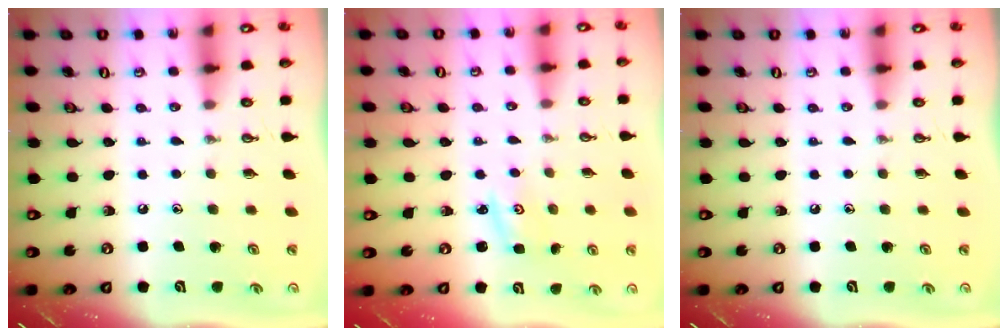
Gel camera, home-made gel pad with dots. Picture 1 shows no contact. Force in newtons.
{"total": 2.3, "press": 2.3, "slide": 0.3}
{"total": 0.0}